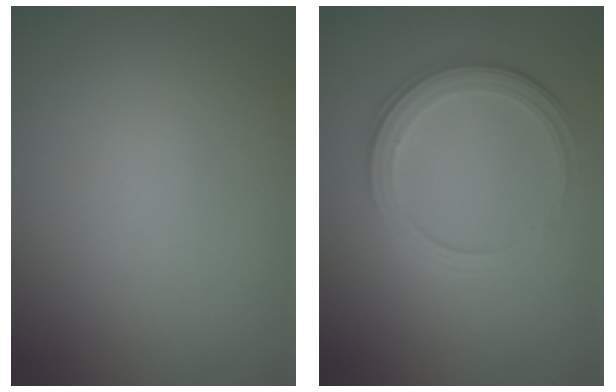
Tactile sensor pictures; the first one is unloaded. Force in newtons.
{"total": 3.8, "press": 2.7, "slide": 2.7}